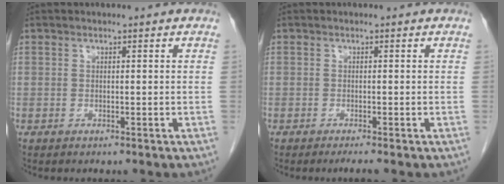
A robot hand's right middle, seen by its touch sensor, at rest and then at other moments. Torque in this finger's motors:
{"motor_torque": [0.29, -0.10, 0.02, 0.01]}